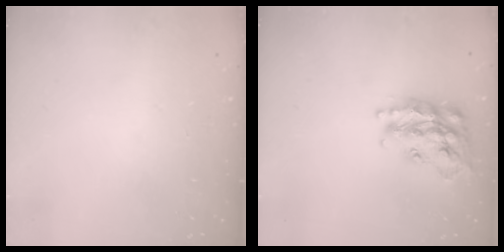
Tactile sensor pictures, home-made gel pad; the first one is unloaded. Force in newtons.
{"total": 19.8, "press": 19.7, "slide": 1.2}